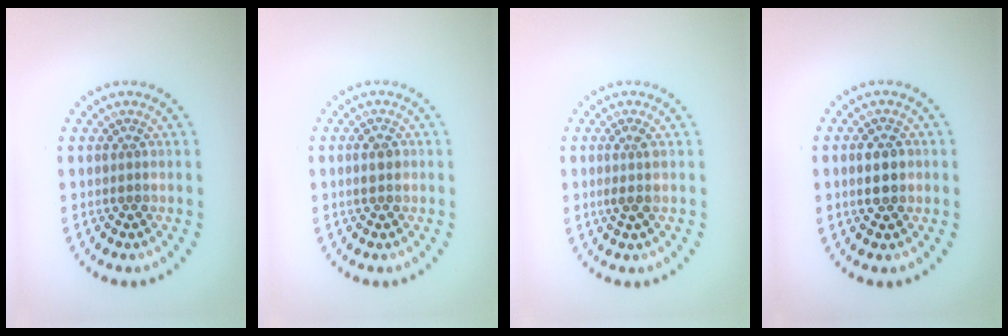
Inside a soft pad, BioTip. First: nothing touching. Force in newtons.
{"total": 1.1, "press": 1.1, "slide": 0.1}
{"total": 1.5, "press": 1.2, "slide": 0.8}
{"total": 2.9, "press": 2.9, "slide": 0.2}